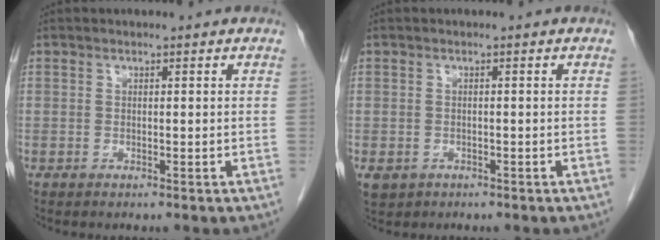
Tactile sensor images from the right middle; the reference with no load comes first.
{"total": 3.7, "force": [-2.1, 2.9, 0.9], "torque": [-0.021, -0.001, -0.030]}